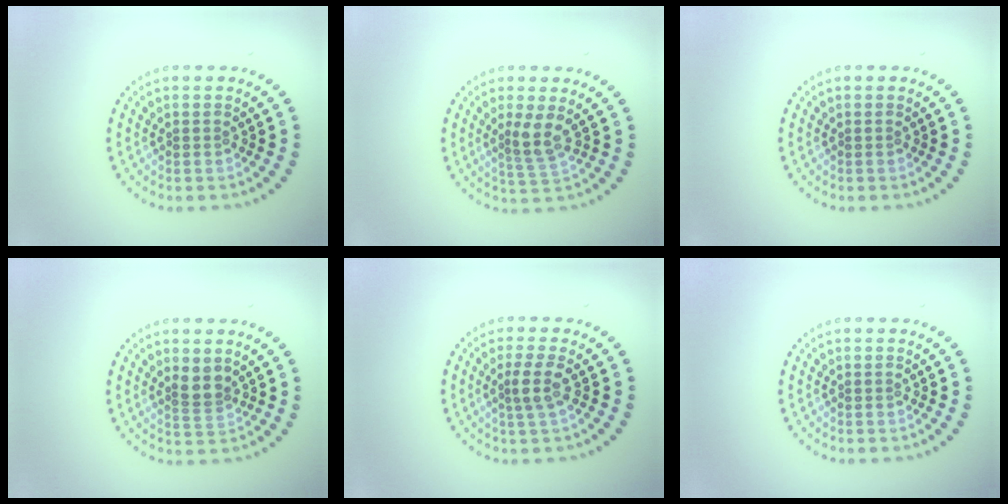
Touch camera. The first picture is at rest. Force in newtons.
{"total": 2.4, "press": 1.8, "slide": 1.5}
{"total": 0.0}
{"total": 2.0, "press": 1.7, "slide": 1.1}
{"total": 2.0, "press": 1.6, "slide": 1.3}
{"total": 0.0}